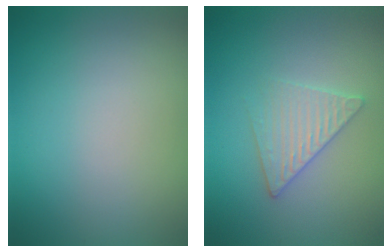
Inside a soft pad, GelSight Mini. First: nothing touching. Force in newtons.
{"total": 3.0, "press": 3.0, "slide": 0.3}